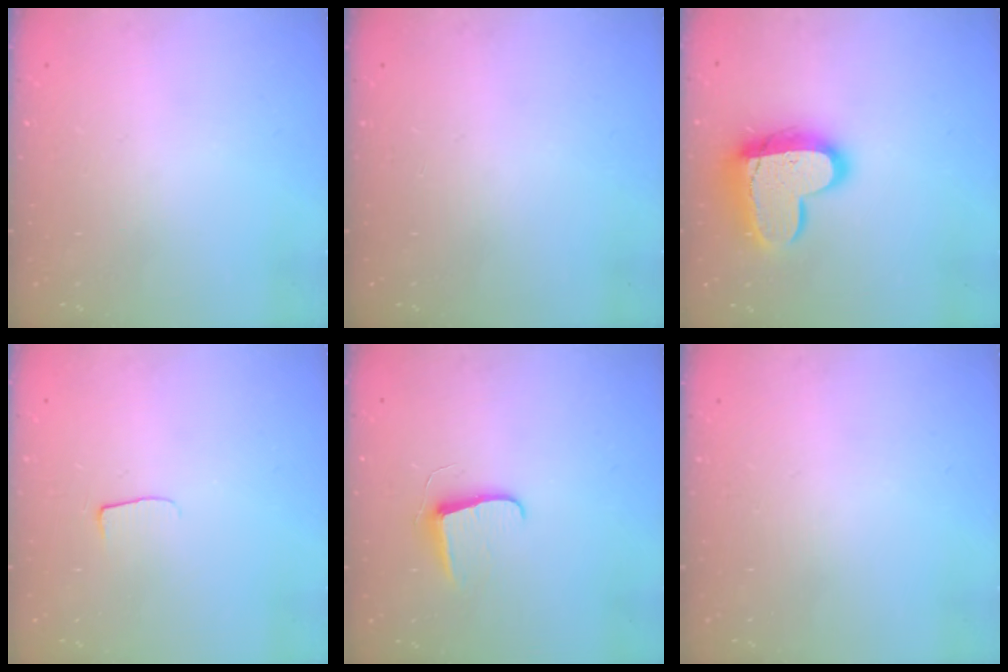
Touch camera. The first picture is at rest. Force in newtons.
{"total": 0.0}
{"total": 17.3, "press": 17.2, "slide": 1.4}
{"total": 5.1, "press": 5.0, "slide": 0.6}
{"total": 7.3, "press": 7.3, "slide": 0.4}
{"total": 0.0}